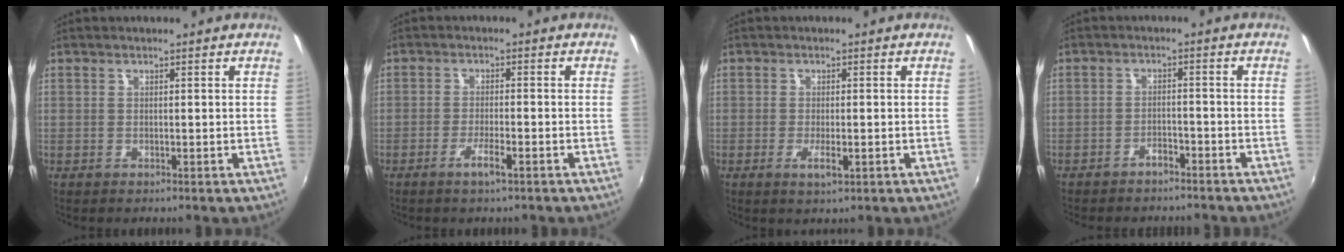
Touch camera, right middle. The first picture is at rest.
{"total": 3.1, "force": [-2.0, 0.2, 2.4], "torque": [-0.055, -0.002, -0.039]}
{"total": 2.9, "force": [-1.1, 0.8, 2.6], "torque": [-0.051, -0.006, -0.017]}
{"total": 4.5, "force": [-4.1, 1.4, 1.3], "torque": [-0.041, 0.000, -0.057]}